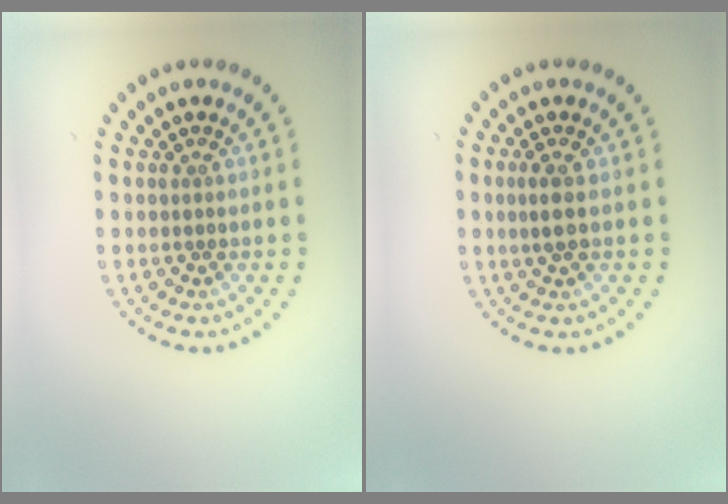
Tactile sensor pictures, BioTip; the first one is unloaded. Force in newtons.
{"total": 1.5, "press": 1.3, "slide": 0.7}